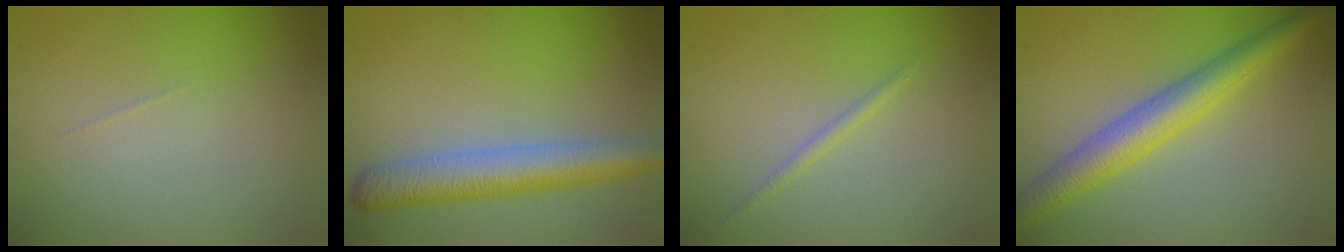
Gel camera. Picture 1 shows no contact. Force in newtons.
{"total": 5.5, "press": 5.5, "slide": 0.2}
{"total": 0.8, "press": 0.8, "slide": 0.0}
{"total": 5.0, "press": 5.0, "slide": 0.3}